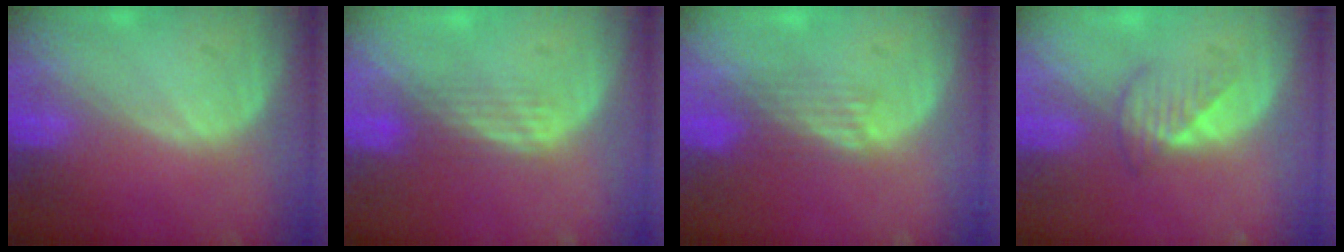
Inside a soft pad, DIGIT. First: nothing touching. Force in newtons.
{"total": 2.8, "press": 2.5, "slide": 1.3}
{"total": 4.0, "press": 3.3, "slide": 2.2}
{"total": 3.4, "press": 3.2, "slide": 1.2}